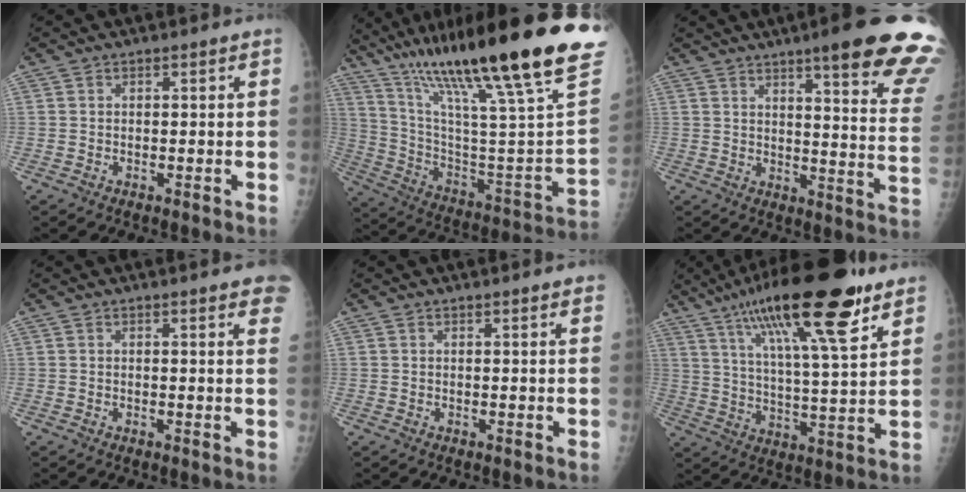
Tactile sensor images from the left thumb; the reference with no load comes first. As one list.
[{"total": 37.9, "force": [26.1, 4.5, 27.1], "torque": [-0.357, -0.090, 0.404]}, {"total": 22.8, "force": [15.6, 2.8, 16.4], "torque": [-0.175, -0.075, 0.191]}, {"total": 8.1, "force": [5.8, 1.6, 5.5], "torque": [-0.046, -0.011, 0.054]}, {"total": 3.5, "force": [3.1, 0.4, 1.6], "torque": [-0.012, -0.006, 0.028]}, {"total": 22.8, "force": [13.6, 5.0, 17.6], "torque": [-0.285, -0.034, 0.226]}]